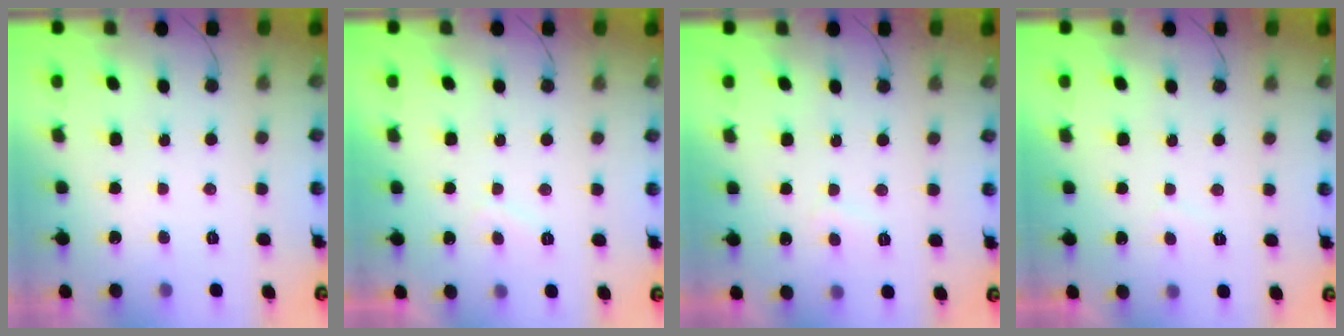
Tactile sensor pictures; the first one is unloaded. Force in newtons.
{"total": 0.9, "press": 0.7, "slide": 0.6}
{"total": 1.1, "press": 1.0, "slide": 0.4}
{"total": 0.5, "press": 0.1, "slide": 0.5}